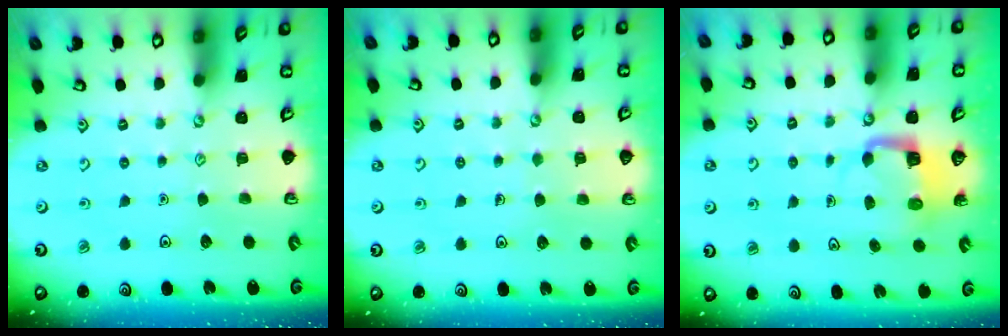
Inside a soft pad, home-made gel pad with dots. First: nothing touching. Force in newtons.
{"total": 3.5, "press": 3.5, "slide": 0.2}
{"total": 4.4, "press": 4.4, "slide": 0.1}